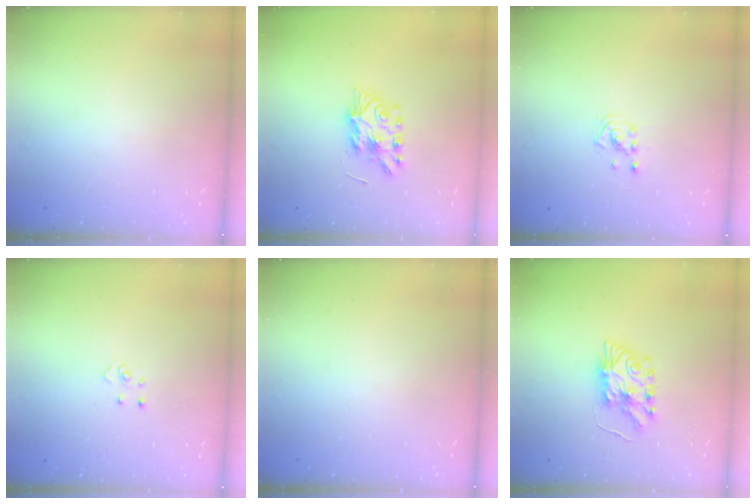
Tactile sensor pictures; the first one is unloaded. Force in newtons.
{"total": 7.7, "press": 7.7, "slide": 0.6}
{"total": 1.4, "press": 1.4, "slide": 0.1}
{"total": 2.6, "press": 2.6, "slide": 0.3}
{"total": 0.0}
{"total": 8.1, "press": 8.1, "slide": 0.6}